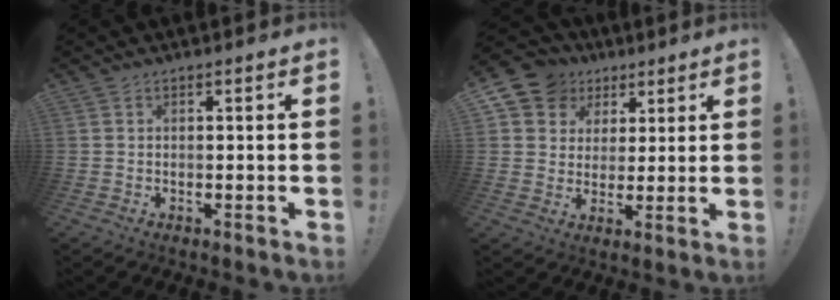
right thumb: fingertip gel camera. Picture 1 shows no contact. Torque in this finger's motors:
{"motor_torque": [-0.24, 0.53, 0.20, -0.05, 0.08]}